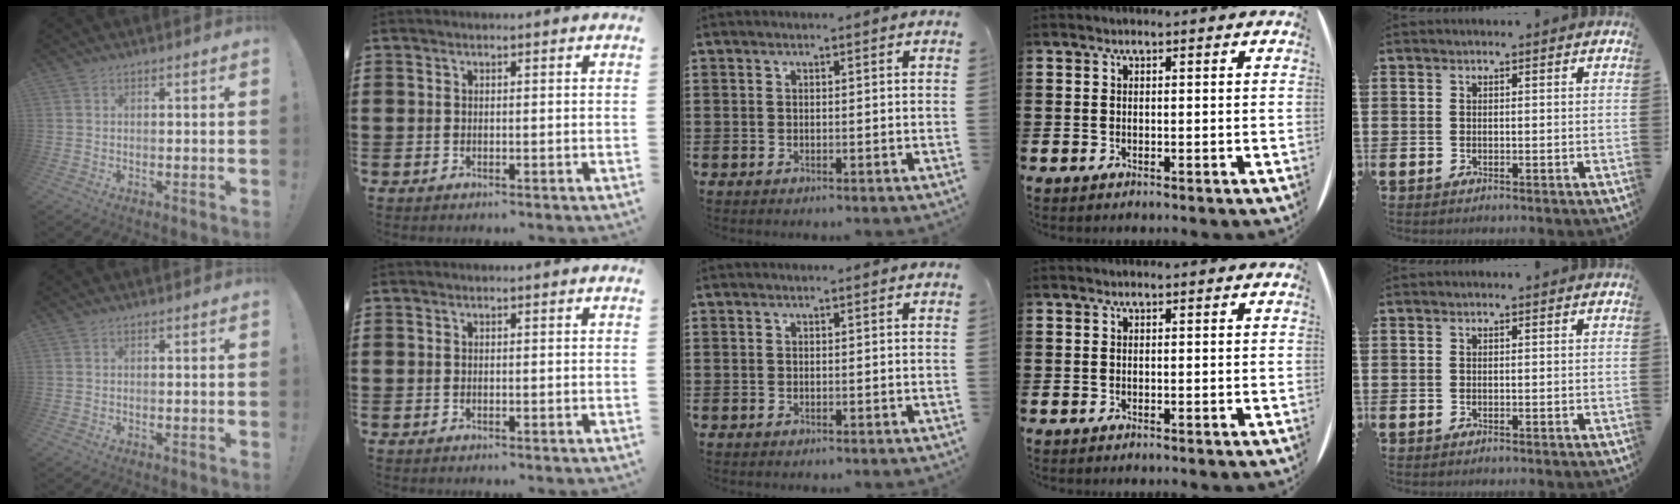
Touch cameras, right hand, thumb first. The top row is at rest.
{}